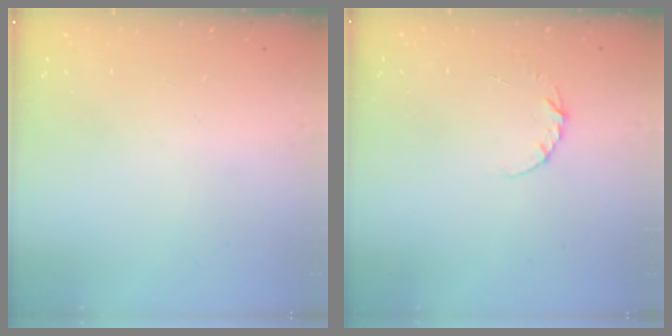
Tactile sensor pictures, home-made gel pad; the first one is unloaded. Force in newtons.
{"total": 3.5, "press": 3.4, "slide": 0.4}